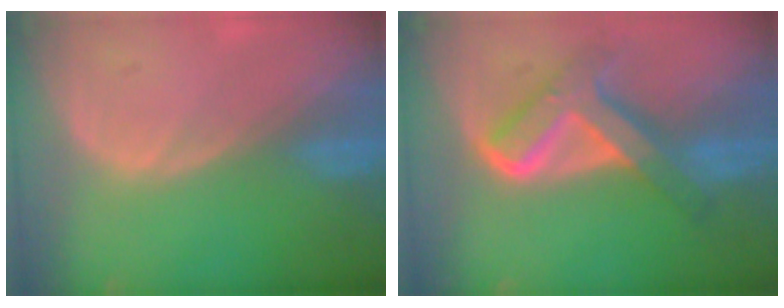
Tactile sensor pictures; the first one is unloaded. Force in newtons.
{"total": 8.3, "press": 8.3, "slide": 0.6}